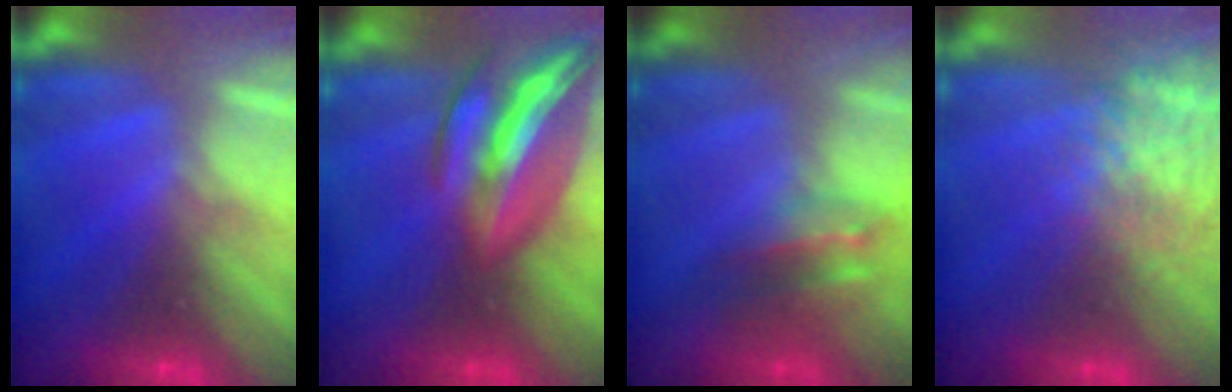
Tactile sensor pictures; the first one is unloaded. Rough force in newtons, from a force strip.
{"total": 7.3}
{"total": 2.9}
{"total": 7.5}